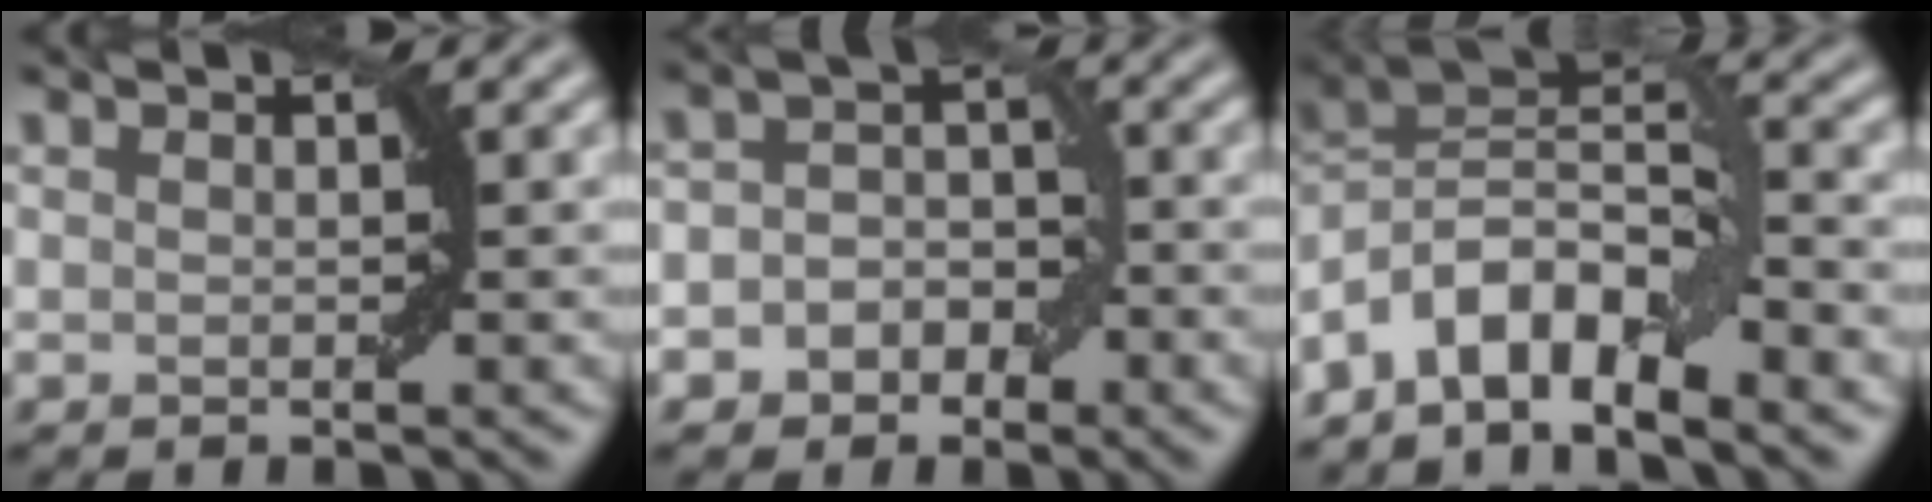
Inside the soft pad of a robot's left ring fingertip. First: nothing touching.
{"total": 3.6, "force": [-1.6, 2.9, 1.5], "torque": [0.011, 0.007, -0.035]}
{"total": 7.6, "force": [-4.1, 2.8, 5.7], "torque": [-0.092, 0.015, -0.091]}